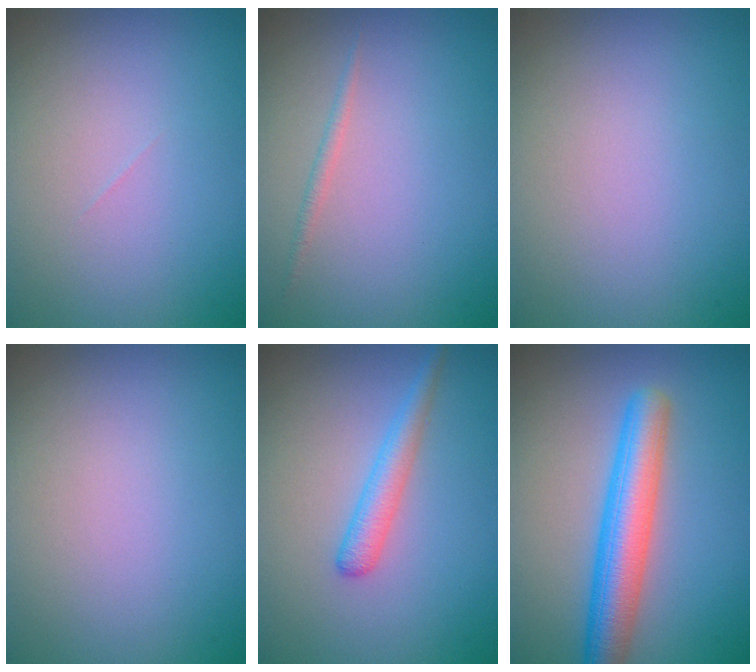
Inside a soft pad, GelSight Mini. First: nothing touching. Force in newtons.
{"total": 0.7, "press": 0.7, "slide": 0.1}
{"total": 0.0}
{"total": 0.0}
{"total": 2.2, "press": 2.2, "slide": 0.0}
{"total": 5.6, "press": 5.6, "slide": 0.1}